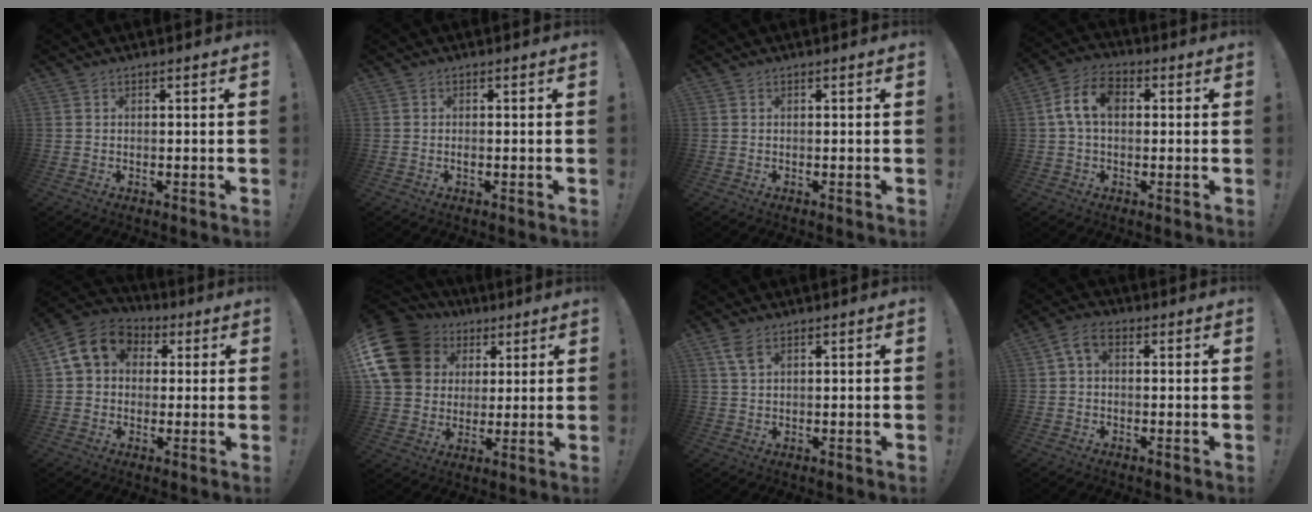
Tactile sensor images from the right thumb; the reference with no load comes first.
{"total": 0.6, "force": [-0.3, 0.3, 0.5], "torque": [-0.011, 0.002, -0.005]}
{"total": 0.0}
{"total": 9.6, "force": [1.3, 6.3, 7.1], "torque": [-0.134, 0.012, 0.026]}
{"total": 12.8, "force": [3.5, 10.5, 6.5], "torque": [-0.094, 0.004, 0.073]}
{"total": 18.9, "force": [7.2, 14.9, 9.1], "torque": [-0.169, -0.024, 0.149]}
{"total": 4.4, "force": [2.5, 1.9, 3.1], "torque": [-0.064, -0.006, 0.047]}
{"total": 4.9, "force": [1.0, 3.0, 3.7], "torque": [-0.065, 0.005, 0.021]}